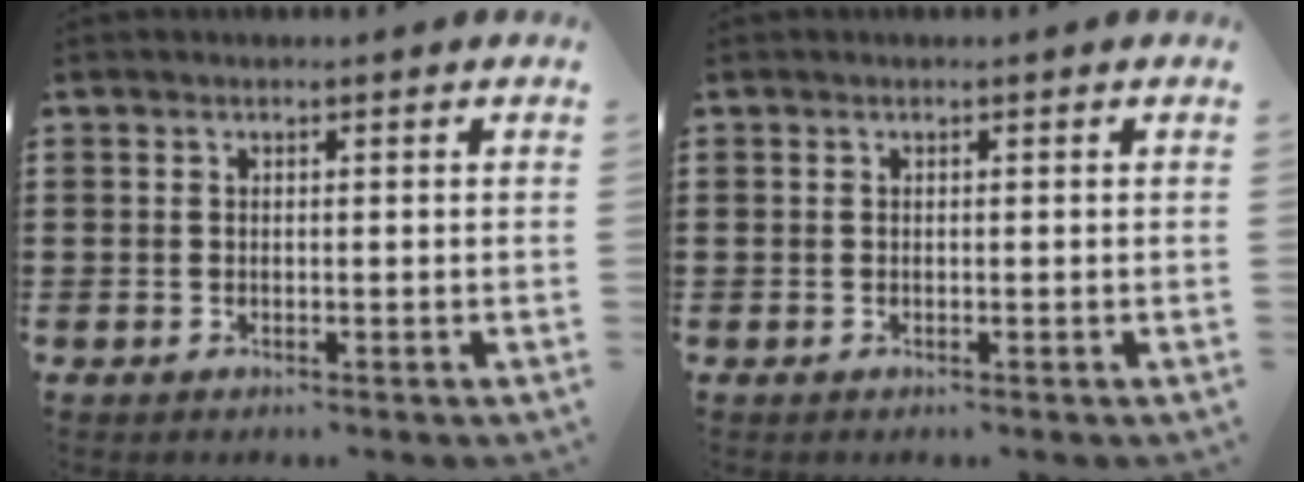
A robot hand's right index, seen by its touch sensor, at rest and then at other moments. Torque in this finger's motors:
{"motor_torque": [1.45, 0.69, 0.00, 0.00]}